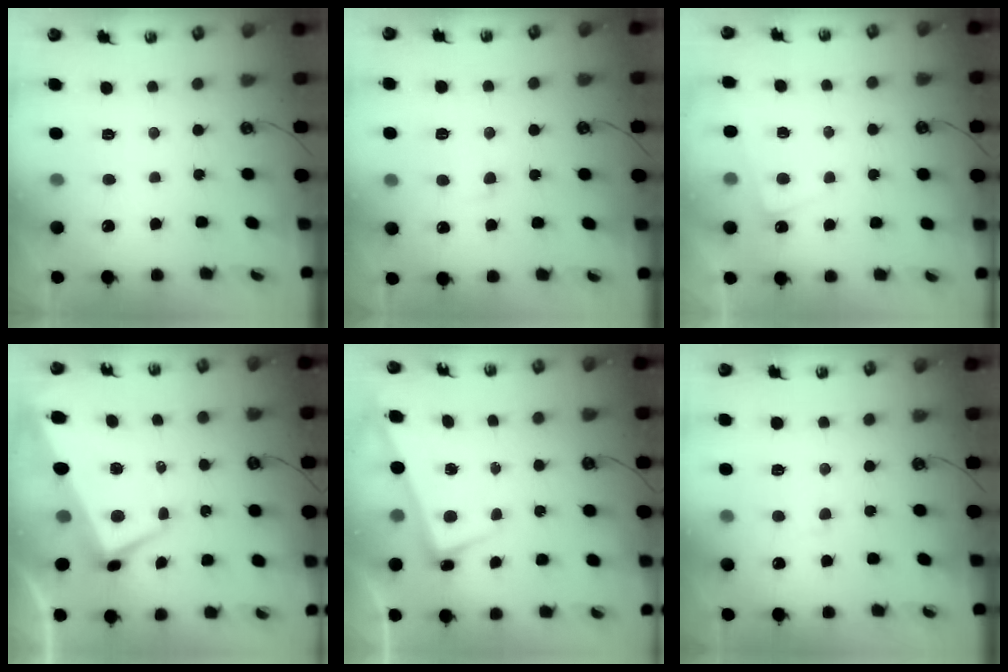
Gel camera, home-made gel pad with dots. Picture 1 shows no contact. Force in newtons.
{"total": 0.8, "press": 0.2, "slide": 0.8}
{"total": 1.5, "press": 1.5, "slide": 0.3}
{"total": 1.7, "press": 1.1, "slide": 1.3}
{"total": 2.7, "press": 2.7, "slide": 0.4}
{"total": 3.0, "press": 2.9, "slide": 0.7}